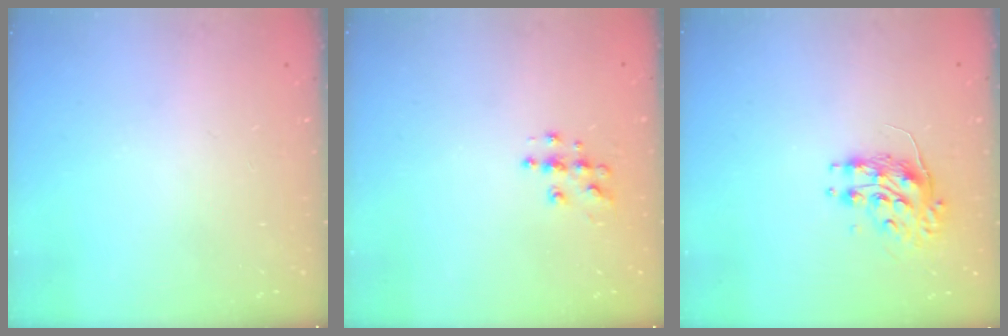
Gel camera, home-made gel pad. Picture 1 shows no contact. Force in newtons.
{"total": 5.9, "press": 5.9, "slide": 0.2}
{"total": 8.1, "press": 8.1, "slide": 0.1}